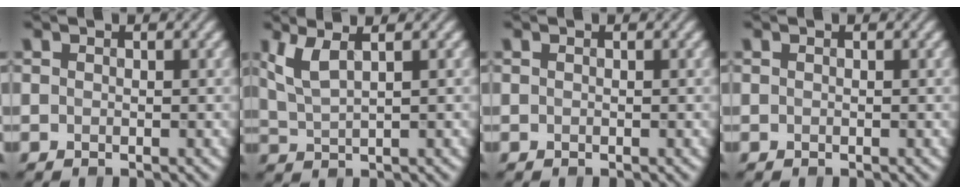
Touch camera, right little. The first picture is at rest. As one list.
[{"total": 3.2, "force": [1.6, 0.9, 2.6], "torque": [-0.056, 0.003, 0.037]}, {"total": 0.0}, {"total": 0.0}]